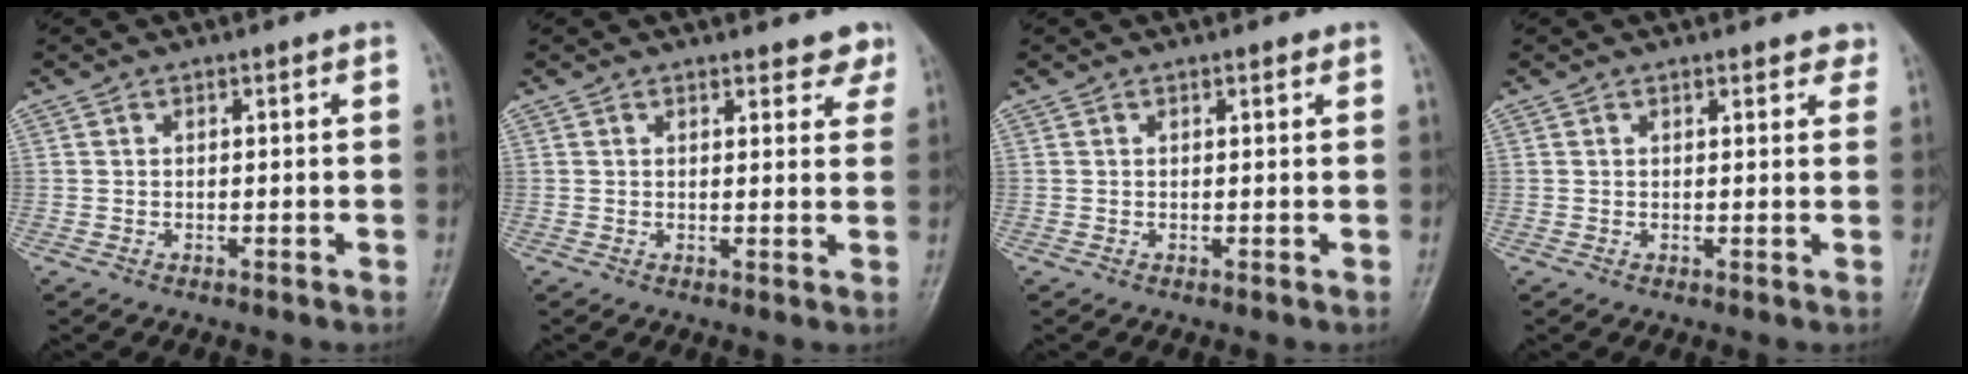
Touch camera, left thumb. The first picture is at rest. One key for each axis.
{"total": 4.3, "fx": 3.8, "fy": 1.7, "fz": 1.2, "tx": 0.015, "ty": -0.019, "tz": 0.034}
{"total": 0.8, "fx": 0.6, "fy": 0.3, "fz": 0.5, "tx": -0.008, "ty": -0.002, "tz": 0.007}
{"total": 2.9, "fx": 2.3, "fy": 1.2, "fz": 1.3, "tx": 0.009, "ty": -0.005, "tz": 0.021}